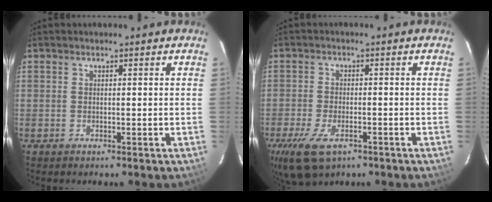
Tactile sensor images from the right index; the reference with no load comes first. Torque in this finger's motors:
{"motor_torque": [0.83, -0.75, 0.34, 0.09]}